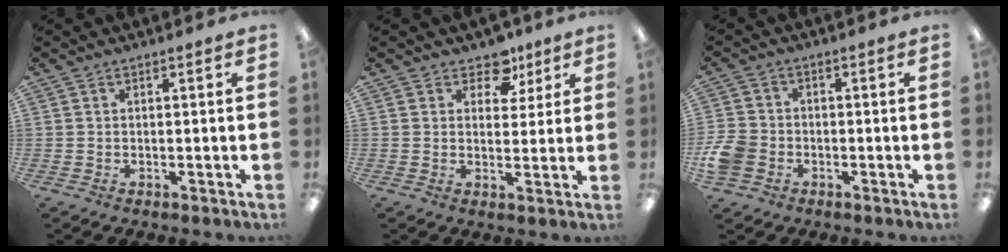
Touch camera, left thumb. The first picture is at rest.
{"total": 6.7, "force": [4.4, 4.3, 2.7], "torque": [-0.030, -0.022, 0.075]}
{"total": 6.6, "force": [-2.4, 5.2, 3.3], "torque": [-0.078, 0.015, -0.044]}